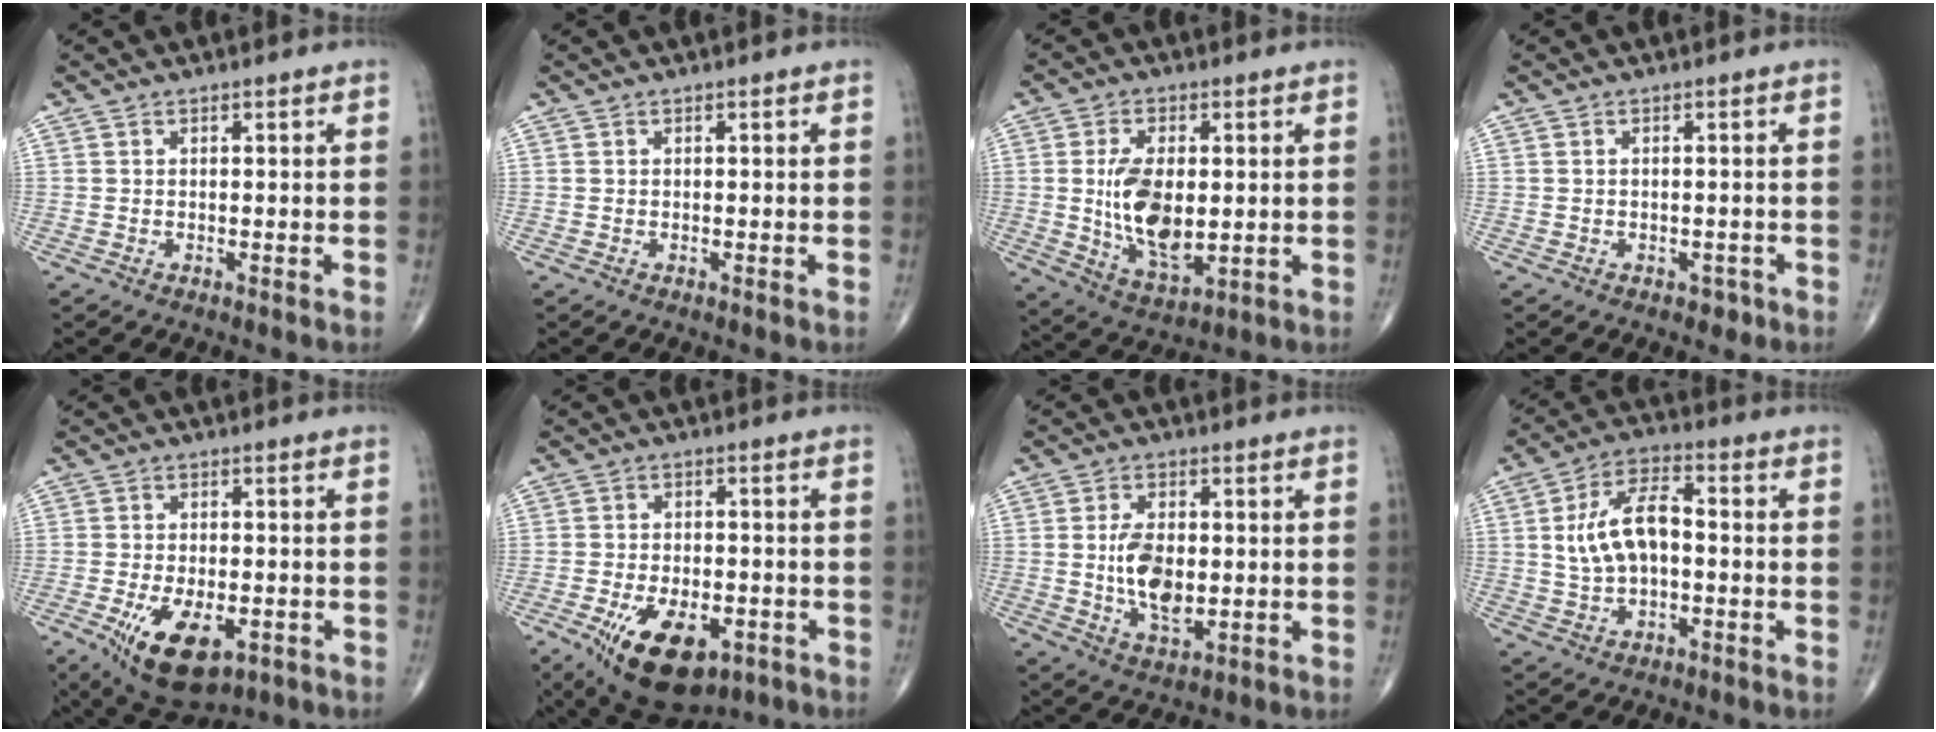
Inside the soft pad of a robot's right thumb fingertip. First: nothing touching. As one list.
[{"total": 0.0}, {"total": 12.8, "force": [0.2, 6.7, 10.9], "torque": [-0.189, -0.016, 0.015]}, {"total": 1.4, "force": [-0.8, 1.0, 0.6], "torque": [0.001, 0.003, -0.009]}, {"total": 12.8, "force": [-5.2, 6.4, 9.7], "torque": [-0.160, 0.002, -0.071]}, {"total": 15.1, "force": [-7.0, 8.0, 10.7], "torque": [-0.170, 0.012, -0.095]}, {"total": 9.4, "force": [-0.3, 5.2, 7.9], "torque": [-0.131, -0.007, -0.001]}, {"total": 11.3, "force": [0.3, 6.2, 9.4], "torque": [-0.169, 0.022, 0.001]}]